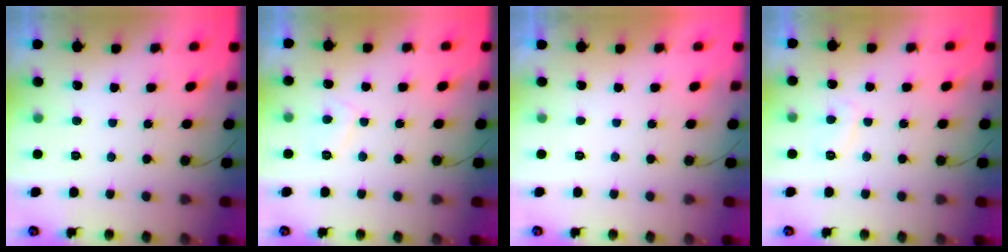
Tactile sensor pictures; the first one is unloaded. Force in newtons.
{"total": 2.9, "press": 2.9, "slide": 0.5}
{"total": 2.2, "press": 2.2, "slide": 0.3}
{"total": 2.9, "press": 2.9, "slide": 0.3}